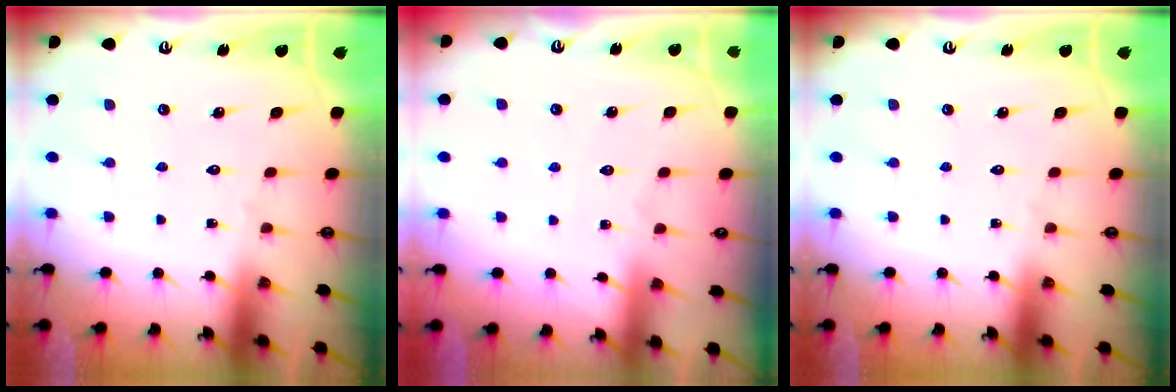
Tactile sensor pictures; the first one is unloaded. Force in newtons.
{"total": 2.4, "press": 2.4, "slide": 0.4}
{"total": 0.0}